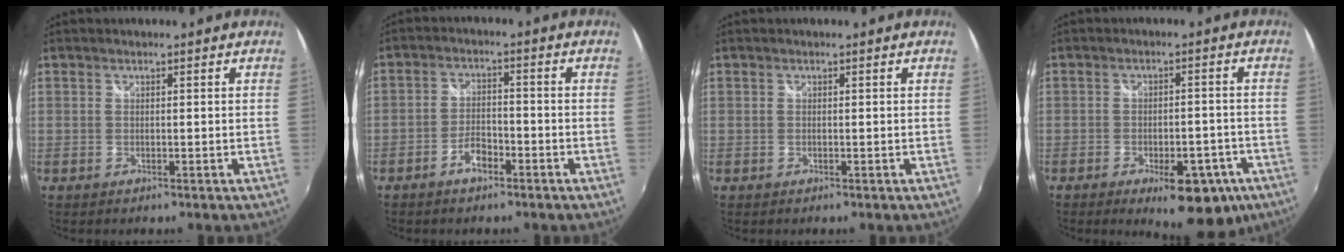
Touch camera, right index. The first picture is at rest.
{"total": 4.2, "force": [-2.9, 1.8, 2.5], "torque": [-0.058, 0.009, -0.048]}
{"total": 0.0}
{"total": 12.8, "force": [-7.5, 5.4, 8.9], "torque": [-0.128, -0.007, -0.086]}